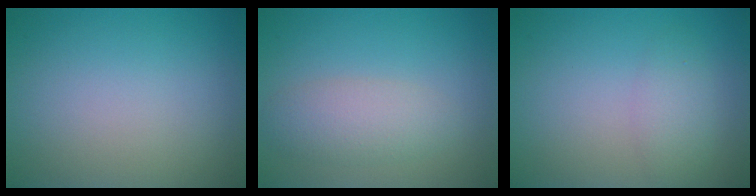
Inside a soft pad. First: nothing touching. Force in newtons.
{"total": 3.1, "press": 3.1, "slide": 0.2}
{"total": 2.1, "press": 2.1, "slide": 0.1}